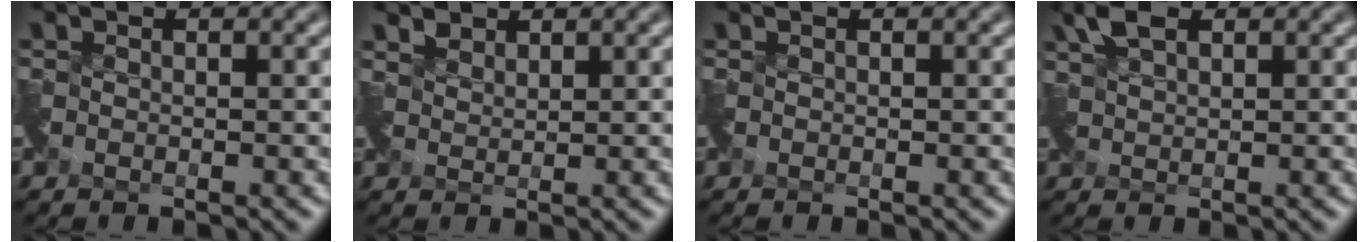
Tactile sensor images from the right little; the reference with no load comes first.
{"total": 1.6, "force": [1.5, 0.3, -0.3], "torque": [-0.002, 0.002, 0.040]}
{"total": 0.0}
{"total": 2.6, "force": [2.1, 1.0, 1.3], "torque": [-0.036, 0.012, 0.044]}